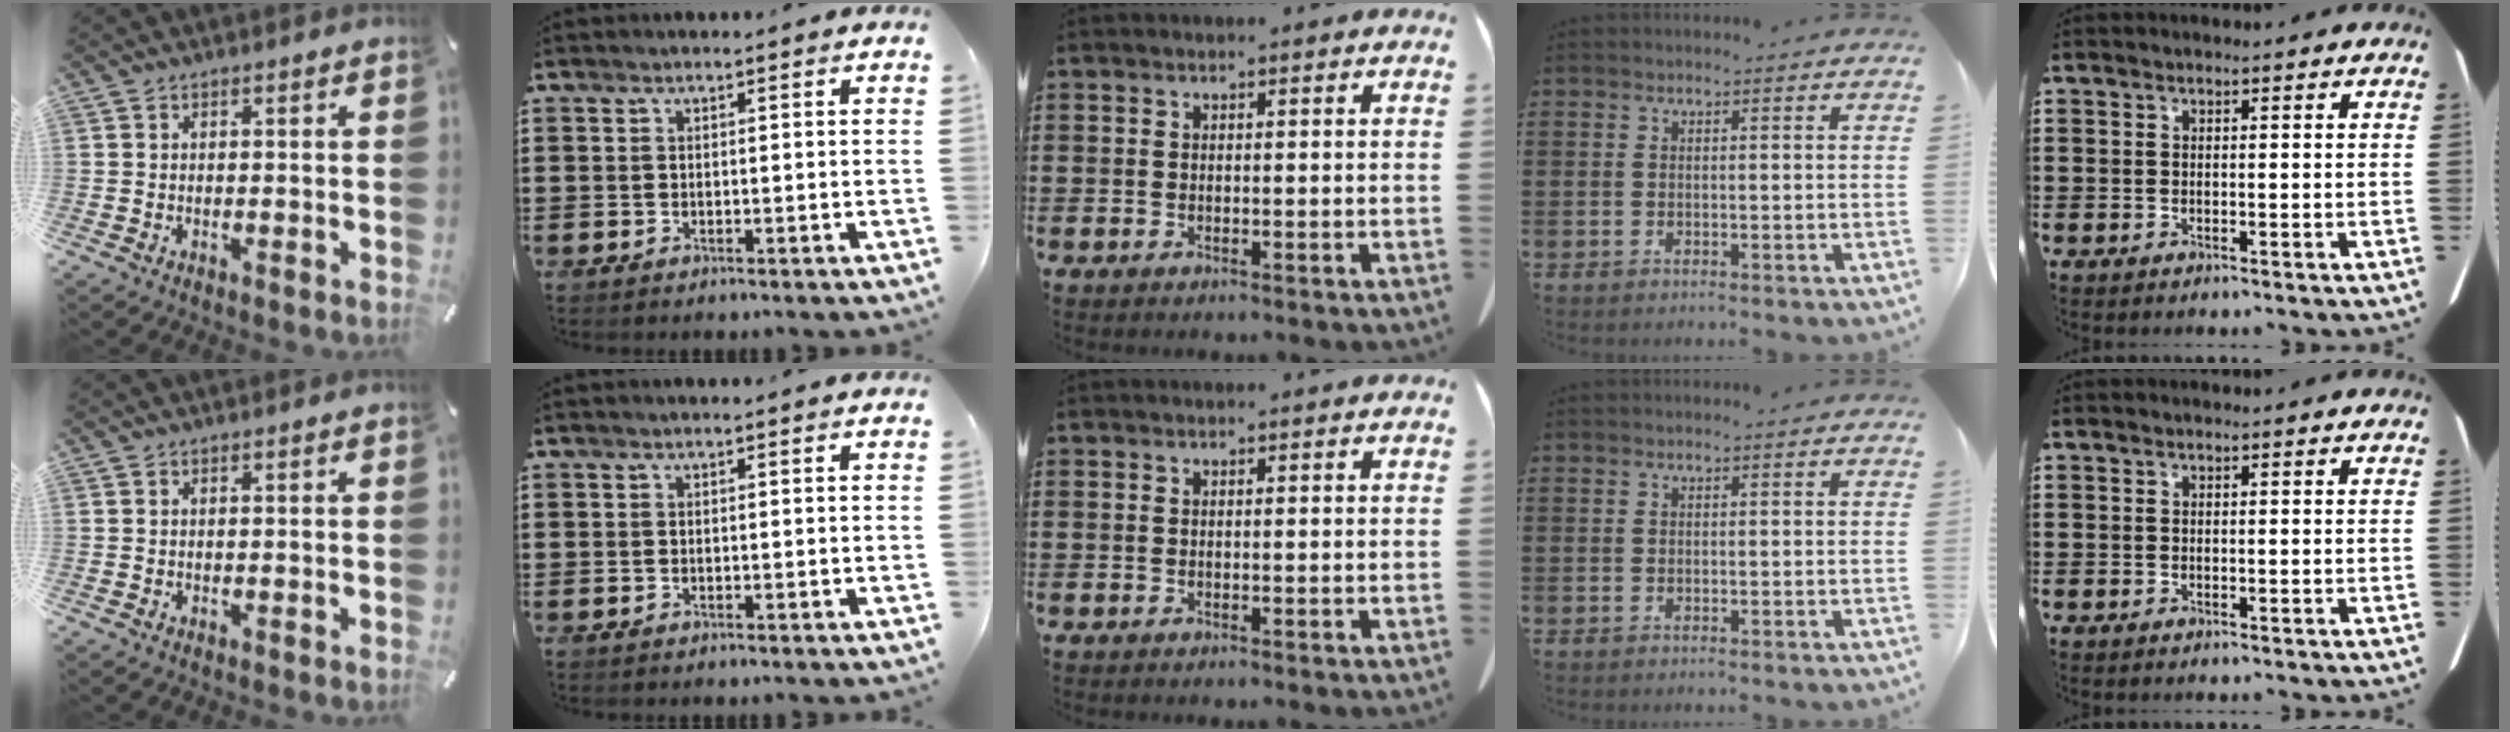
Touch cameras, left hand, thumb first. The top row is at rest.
{}